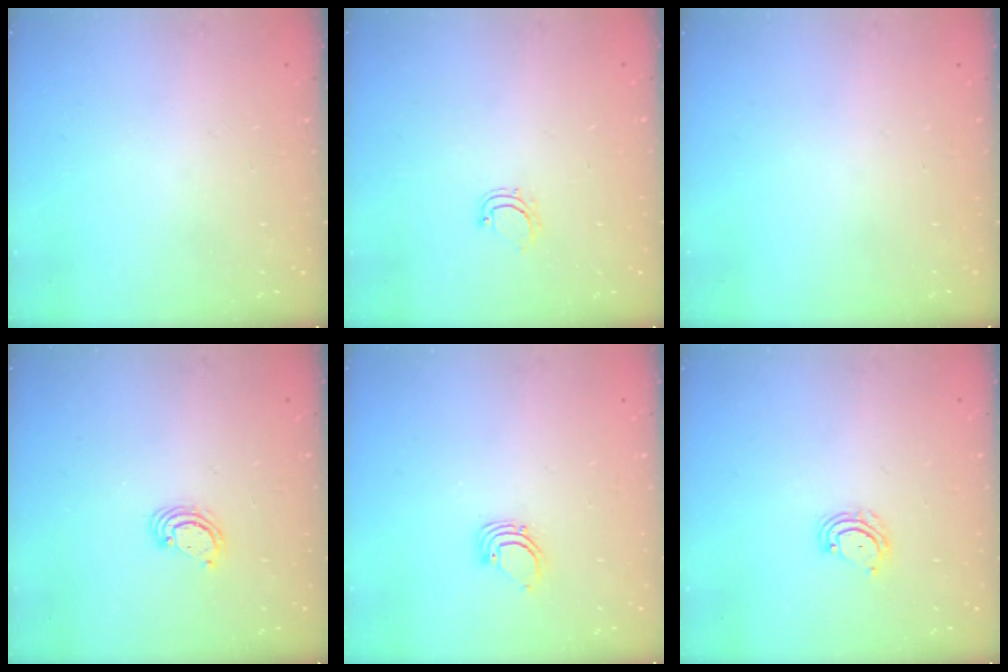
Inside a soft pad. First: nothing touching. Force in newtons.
{"total": 4.3, "press": 4.2, "slide": 0.6}
{"total": 0.0}
{"total": 2.5, "press": 2.5, "slide": 0.2}
{"total": 2.7, "press": 2.7, "slide": 0.1}
{"total": 5.6, "press": 5.5, "slide": 0.5}